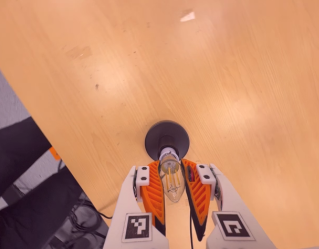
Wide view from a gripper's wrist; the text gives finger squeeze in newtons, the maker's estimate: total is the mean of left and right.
{"total": 26.5, "left": 25.6, "right": 27.5}